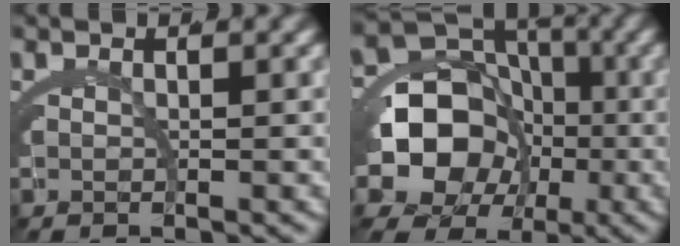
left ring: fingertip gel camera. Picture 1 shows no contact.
{"total": 16.3, "force": [-2.3, 14.1, 8.0], "torque": [-0.163, -0.055, -0.035]}